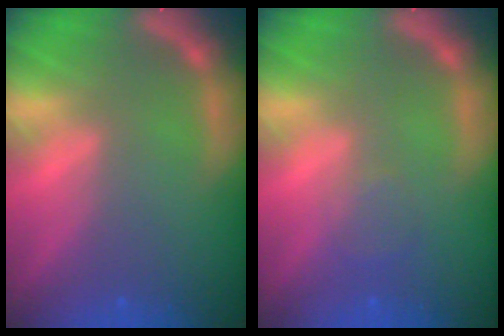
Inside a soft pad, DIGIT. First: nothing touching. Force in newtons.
{"total": 1.5}